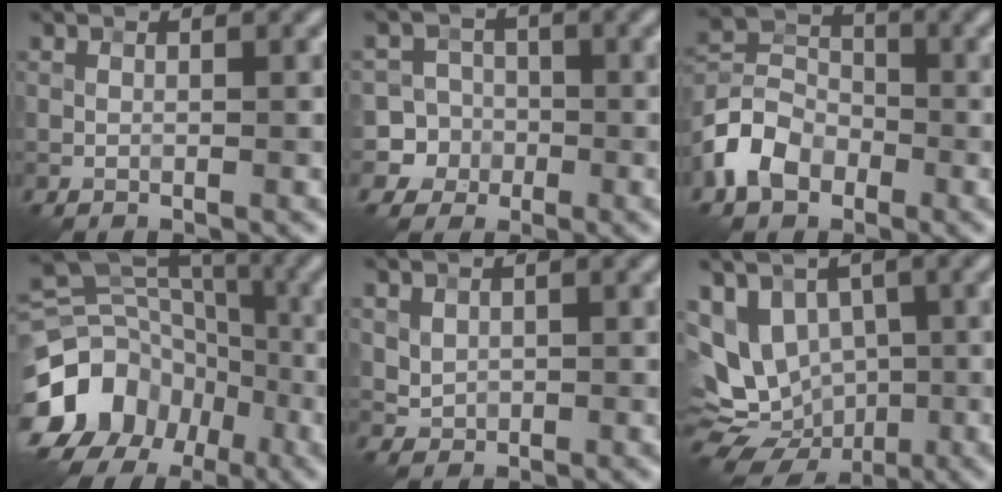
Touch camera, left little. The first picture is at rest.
{"total": 6.8, "force": [-2.3, 6.4, 0.5], "torque": [0.007, 0.008, -0.066]}
{"total": 5.2, "force": [-2.8, 3.6, 2.4], "torque": [-0.049, 0.005, -0.069]}
{"total": 15.3, "force": [-6.6, 12.4, 6.2], "torque": [-0.134, -0.028, -0.121]}
{"total": 1.1, "force": [0.5, 0.9, 0.5], "torque": [-0.013, -0.003, 0.014]}
{"total": 10.2, "force": [-1.0, 8.4, 5.8], "torque": [-0.105, 0.003, -0.007]}